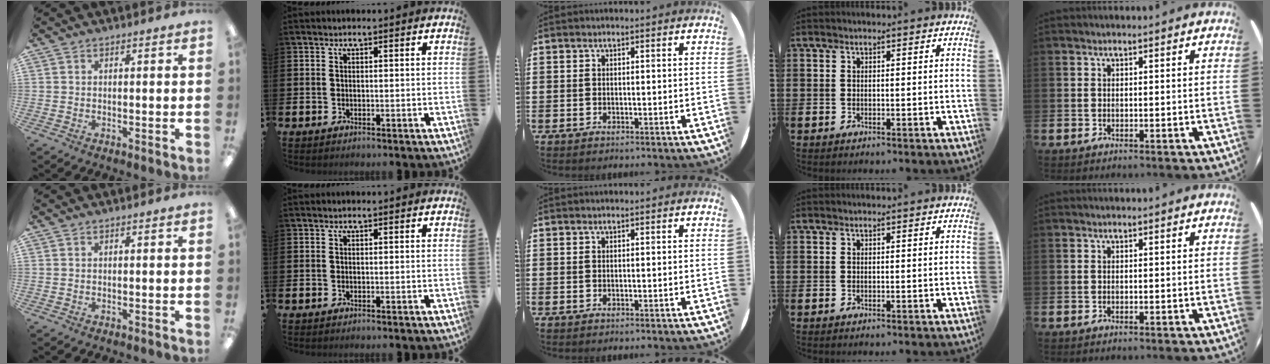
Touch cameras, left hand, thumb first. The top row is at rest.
{}